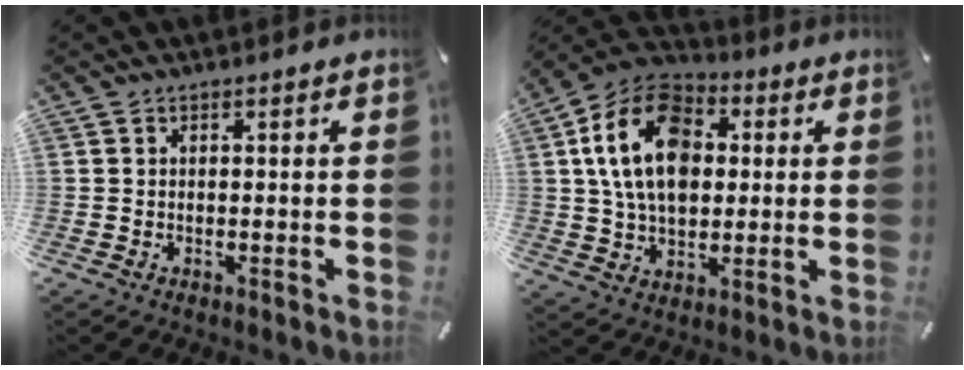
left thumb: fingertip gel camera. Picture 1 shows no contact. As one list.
[{"total": 17.3, "force": [2.4, 12.4, 11.8], "torque": [-0.242, 0.013, 0.040]}]